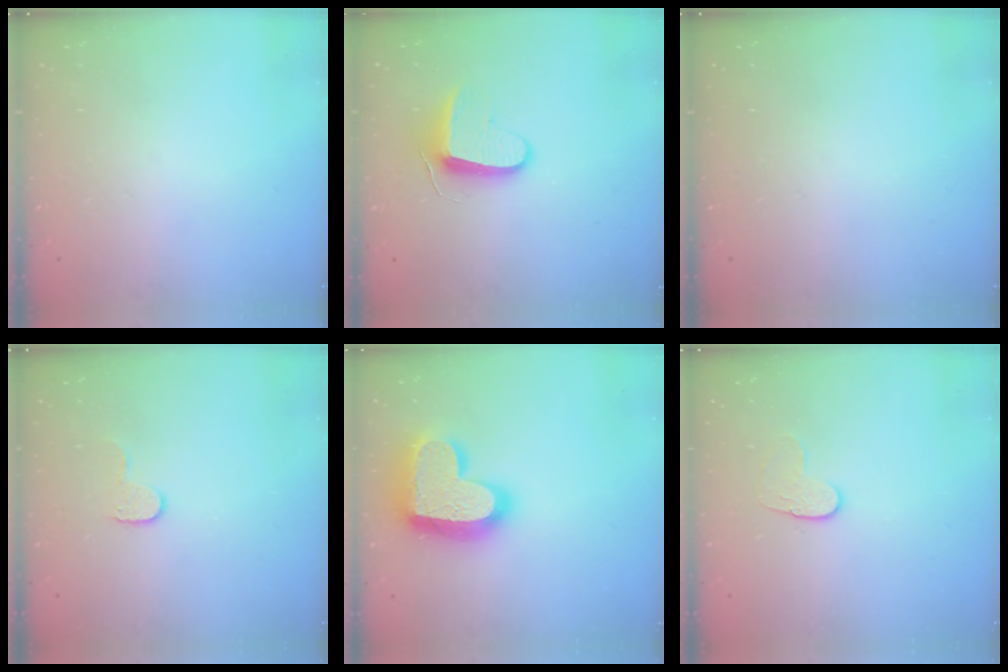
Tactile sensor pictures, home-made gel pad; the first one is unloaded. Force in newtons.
{"total": 9.2, "press": 9.2, "slide": 0.7}
{"total": 0.0}
{"total": 5.4, "press": 5.3, "slide": 0.5}
{"total": 21.5, "press": 21.5, "slide": 1.6}
{"total": 7.9, "press": 7.8, "slide": 0.6}